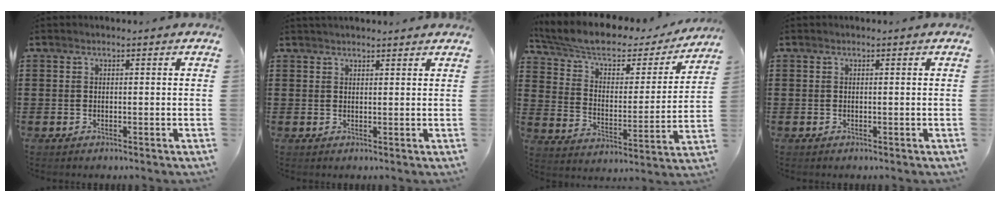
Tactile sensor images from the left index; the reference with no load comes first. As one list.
[{"total": 1.5, "force": [1.5, 0.4, 0.1], "torque": [-0.004, 0.003, 0.029]}, {"total": 6.5, "force": [4.9, 2.4, 3.4], "torque": [-0.089, -0.030, 0.082]}, {"total": 0.0}]